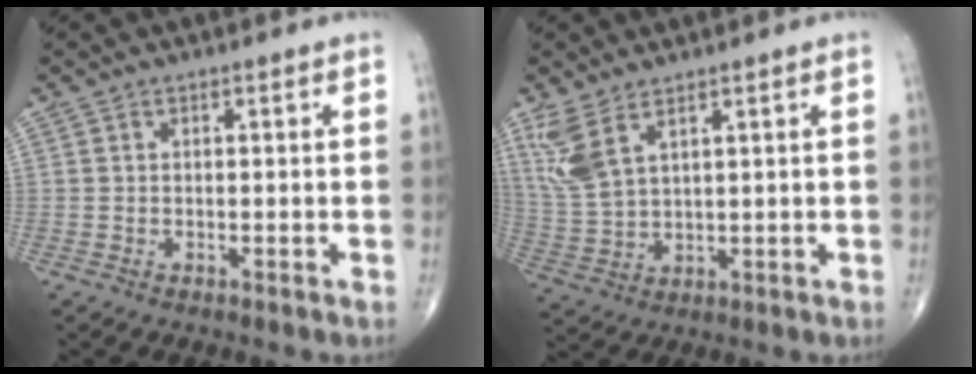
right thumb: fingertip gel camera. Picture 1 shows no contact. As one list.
[{"total": 7.4, "force": [4.3, 2.8, 5.3], "torque": [-0.124, -0.014, 0.103]}]